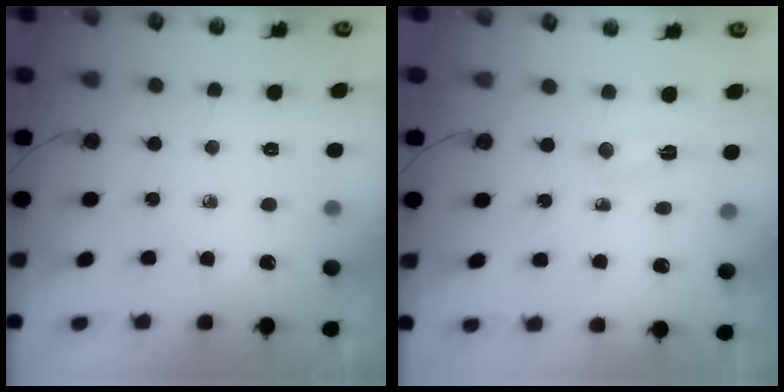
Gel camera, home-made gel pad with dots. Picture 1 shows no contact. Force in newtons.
{"total": 16.7, "press": 5.5, "slide": 15.8}